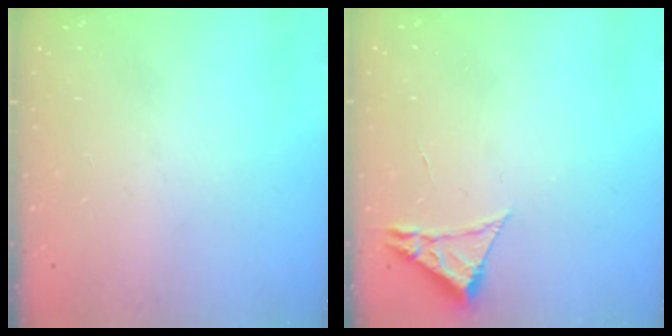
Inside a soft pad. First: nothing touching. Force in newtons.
{"total": 2.3, "press": 2.3, "slide": 0.4}